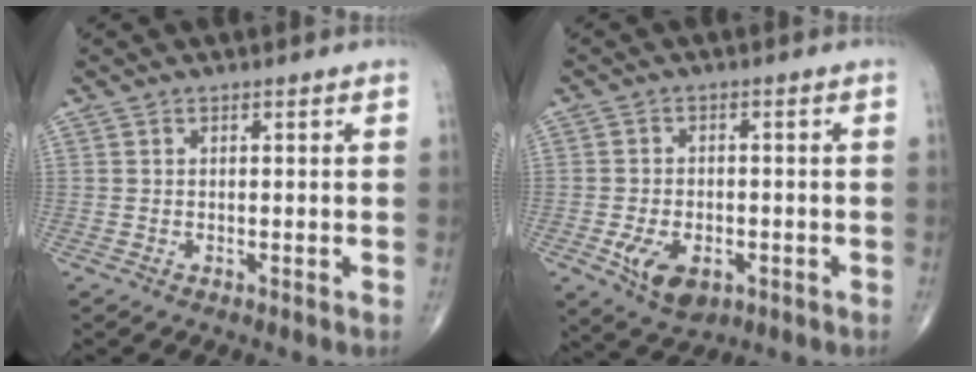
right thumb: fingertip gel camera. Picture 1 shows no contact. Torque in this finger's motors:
{"motor_torque": [0.95, 0.90, 0.61, -0.62, 0.29]}